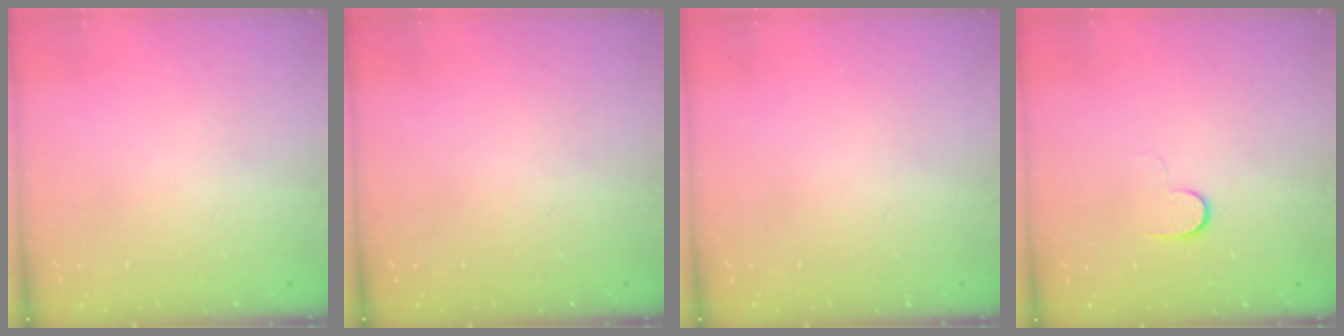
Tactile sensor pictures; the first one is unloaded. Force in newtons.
{"total": 0.0}
{"total": 0.0}
{"total": 6.8, "press": 6.7, "slide": 1.0}